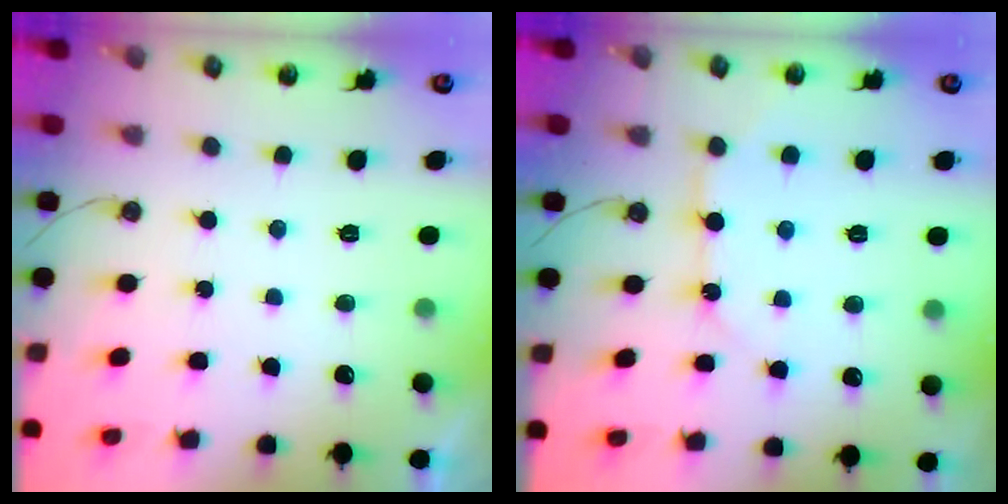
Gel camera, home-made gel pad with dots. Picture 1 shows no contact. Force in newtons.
{"total": 8.4, "press": 8.3, "slide": 0.8}